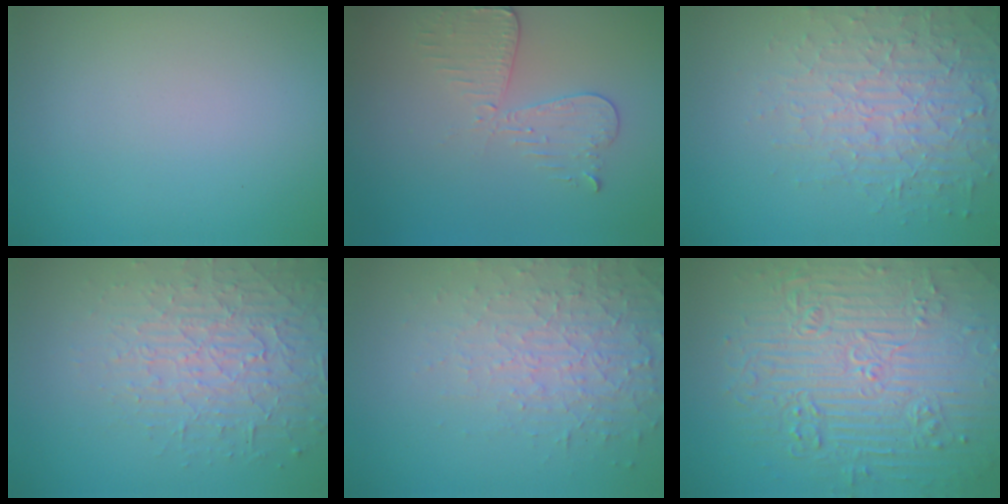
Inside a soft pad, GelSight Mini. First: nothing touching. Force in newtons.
{"total": 2.9, "press": 2.7, "slide": 1.2}
{"total": 4.8, "press": 4.5, "slide": 1.7}
{"total": 4.6, "press": 4.0, "slide": 2.3}
{"total": 5.3, "press": 3.4, "slide": 4.0}
{"total": 11.0, "press": 7.3, "slide": 8.2}